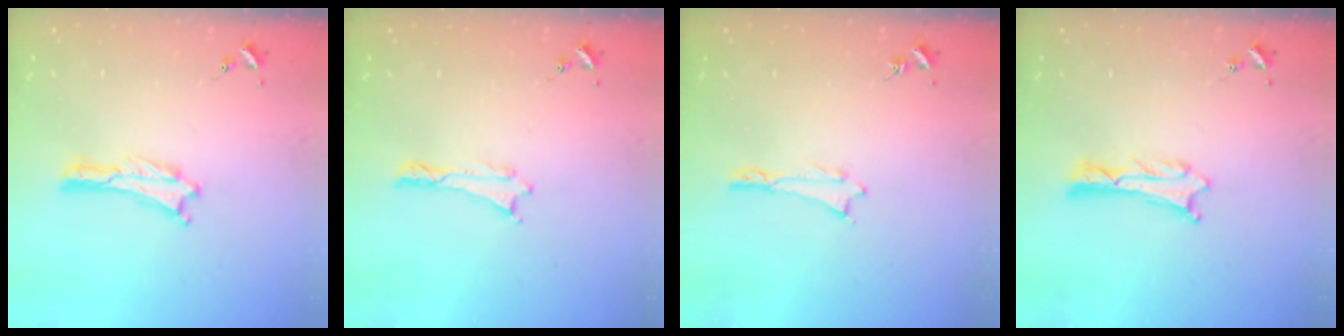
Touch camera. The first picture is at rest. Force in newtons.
{"total": 0.0}
{"total": 0.0}
{"total": 1.3, "press": 1.2, "slide": 0.1}